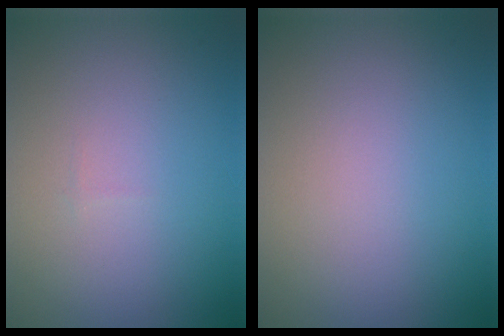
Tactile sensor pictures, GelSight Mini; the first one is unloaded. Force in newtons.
{"total": 0.0}